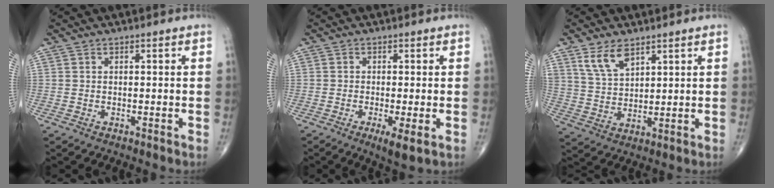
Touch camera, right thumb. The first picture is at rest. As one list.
[{"total": 4.2, "force": [-1.4, 0.8, 3.9], "torque": [-0.071, -0.013, -0.026]}, {"total": 6.7, "force": [4.3, 3.2, 3.9], "torque": [-0.066, -0.021, 0.092]}]